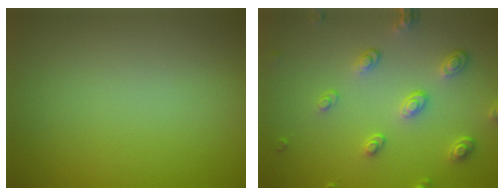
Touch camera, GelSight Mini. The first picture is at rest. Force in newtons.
{"total": 3.8, "press": 2.9, "slide": 2.5}